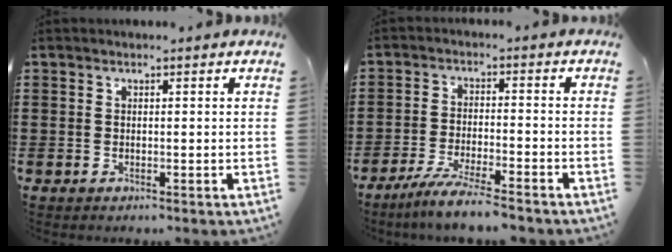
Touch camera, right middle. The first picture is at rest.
{"total": 5.5, "force": [-4.8, -0.3, 2.6], "torque": [-0.054, -0.014, -0.090]}